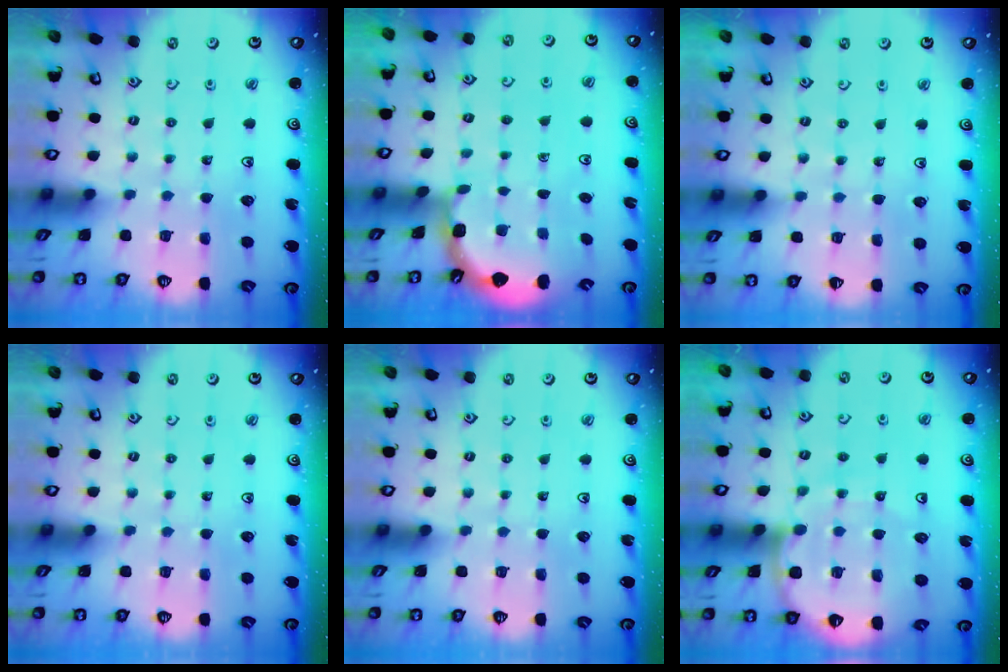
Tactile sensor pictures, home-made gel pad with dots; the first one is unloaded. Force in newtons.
{"total": 2.1, "press": 2.1, "slide": 0.2}
{"total": 3.0, "press": 2.9, "slide": 0.6}
{"total": 0.0}
{"total": 0.0}
{"total": 10.6, "press": 10.5, "slide": 1.4}